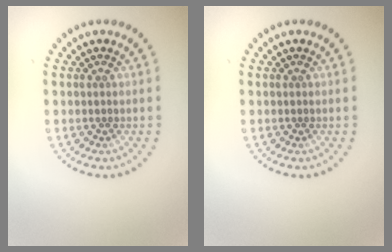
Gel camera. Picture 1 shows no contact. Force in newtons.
{"total": 0.0}